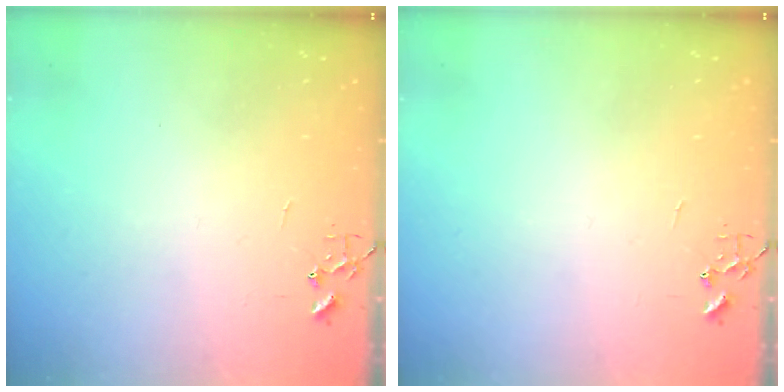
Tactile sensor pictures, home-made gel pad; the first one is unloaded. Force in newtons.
{"total": 0.0}